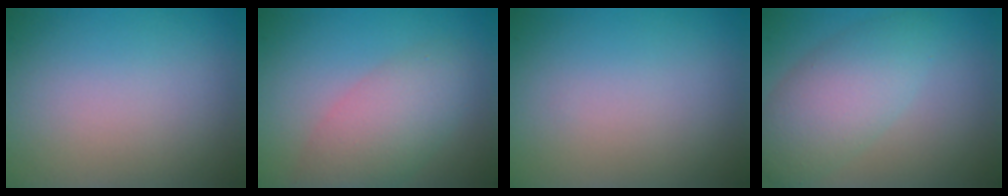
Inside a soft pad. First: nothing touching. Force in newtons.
{"total": 4.9, "press": 4.8, "slide": 0.3}
{"total": 0.0}
{"total": 5.3, "press": 5.3, "slide": 0.1}